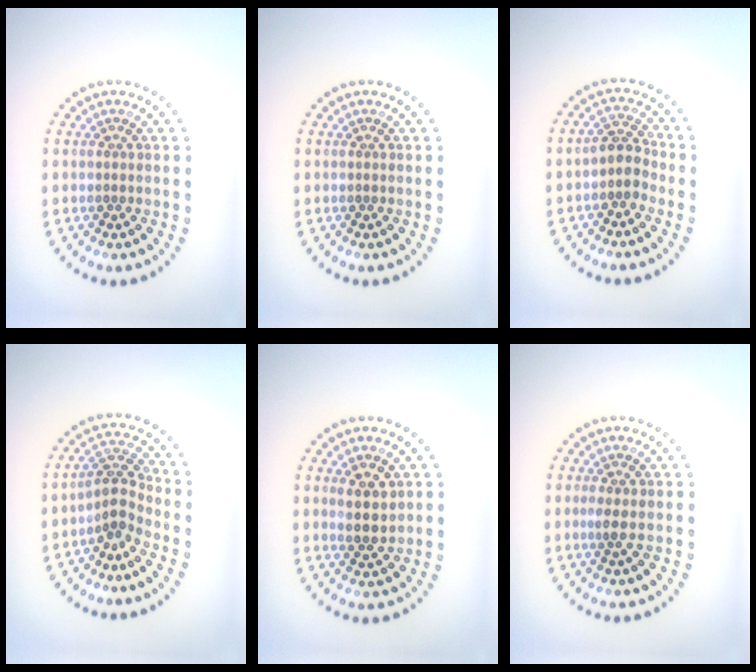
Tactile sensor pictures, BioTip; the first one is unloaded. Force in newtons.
{"total": 0.0}
{"total": 2.4, "press": 1.9, "slide": 1.5}
{"total": 2.5, "press": 1.9, "slide": 1.7}
{"total": 2.6, "press": 2.5, "slide": 0.8}
{"total": 1.0, "press": 0.8, "slide": 0.6}